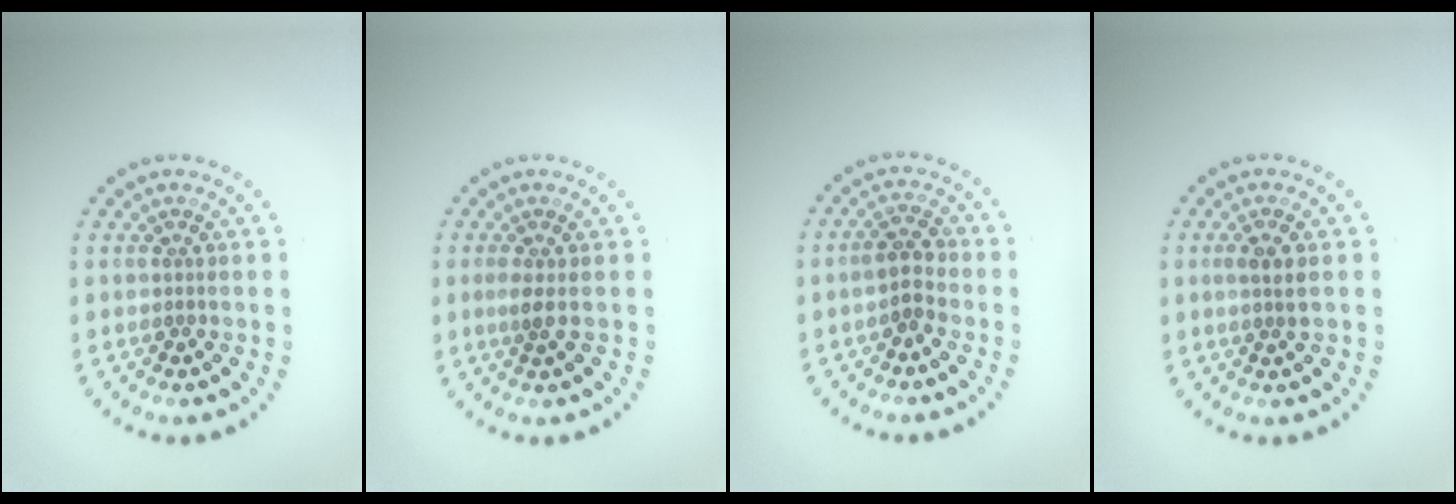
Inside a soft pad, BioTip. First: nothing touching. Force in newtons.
{"total": 1.2, "press": 0.9, "slide": 0.8}
{"total": 2.0, "press": 2.0, "slide": 0.6}
{"total": 1.7, "press": 1.5, "slide": 0.9}